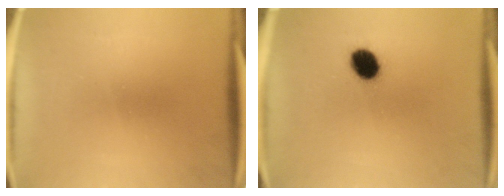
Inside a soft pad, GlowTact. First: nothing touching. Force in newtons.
{"total": 6.7}